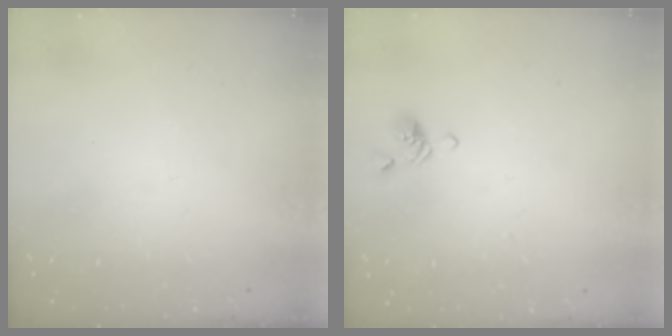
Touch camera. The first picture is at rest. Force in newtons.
{"total": 2.7, "press": 2.6, "slide": 0.6}